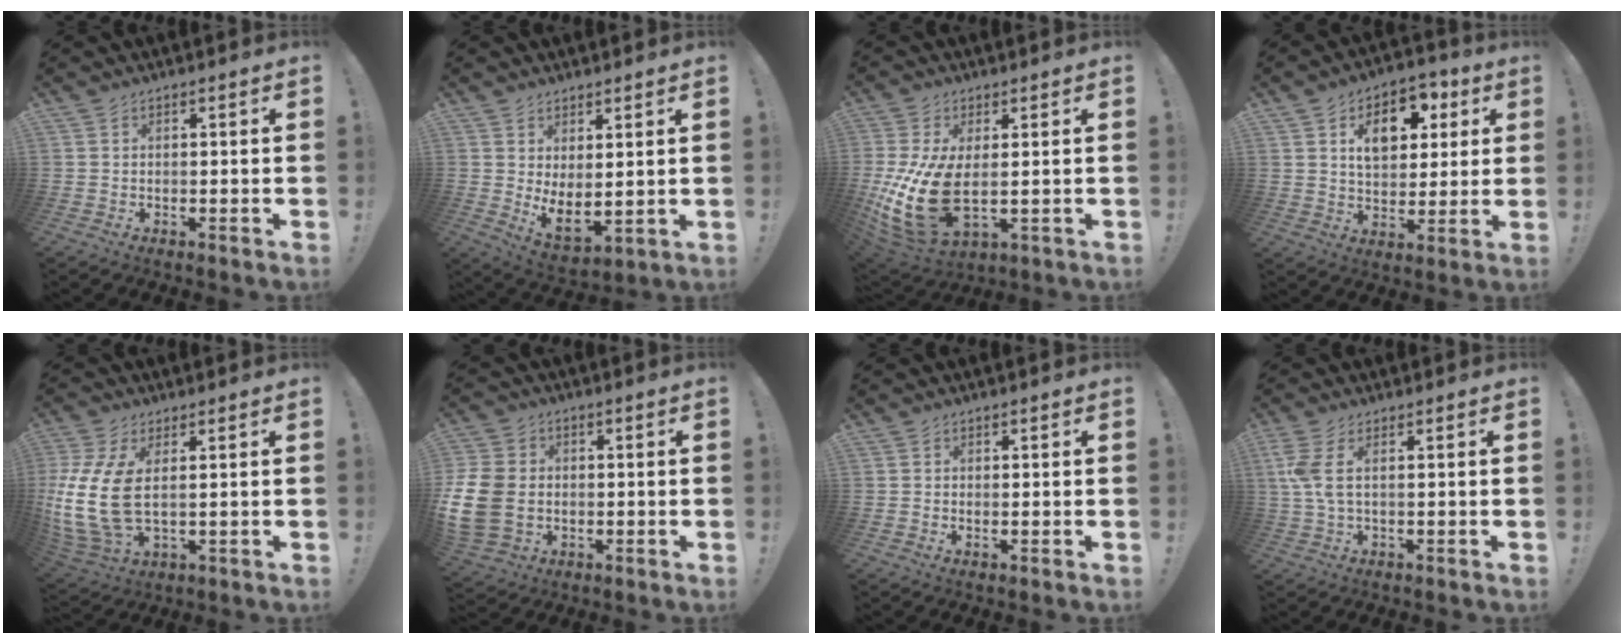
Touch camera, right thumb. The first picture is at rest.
{"total": 5.9, "force": [3.5, 2.3, 4.1], "torque": [-0.059, -0.043, 0.073]}
{"total": 17.9, "force": [-0.3, 9.6, 15.1], "torque": [-0.288, -0.014, 0.012]}
{"total": 12.7, "force": [4.7, 8.9, 7.8], "torque": [-0.106, -0.011, 0.086]}
{"total": 15.6, "force": [2.3, 8.5, 12.8], "torque": [-0.268, -0.019, 0.048]}
{"total": 14.1, "force": [-1.4, 11.0, 8.8], "torque": [-0.188, 0.013, -0.023]}
{"total": 0.0}
{"total": 5.9, "force": [1.1, 2.1, 5.4], "torque": [-0.115, -0.013, 0.016]}